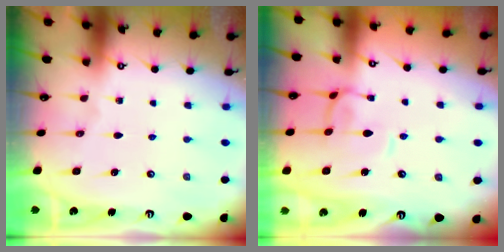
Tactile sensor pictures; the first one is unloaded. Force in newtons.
{"total": 1.4, "press": 1.3, "slide": 0.4}